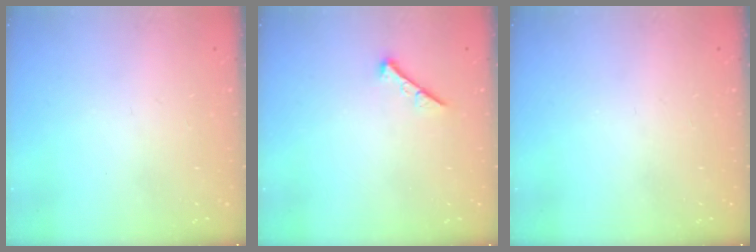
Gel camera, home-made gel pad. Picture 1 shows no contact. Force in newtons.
{"total": 0.0}
{"total": 0.0}